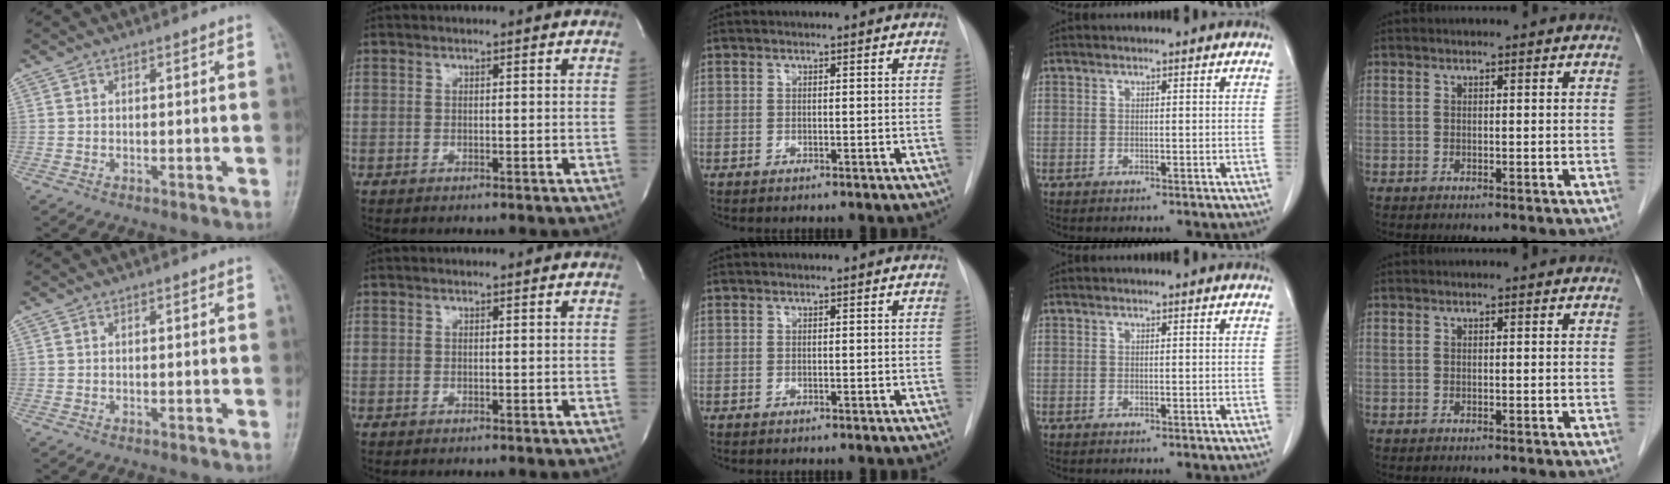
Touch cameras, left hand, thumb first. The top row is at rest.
{}